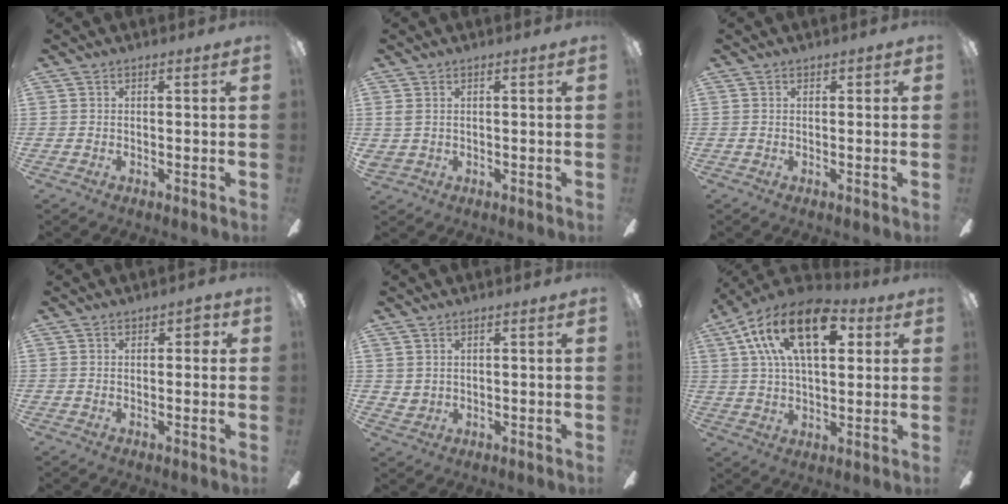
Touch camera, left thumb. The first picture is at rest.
{"total": 1.8, "force": [0.4, 1.3, 1.2], "torque": [-0.025, 0.004, 0.007]}
{"total": 0.5, "force": [0.1, 0.5, 0.3], "torque": [-0.004, 0.003, 0.002]}
{"total": 1.9, "force": [0.6, 1.2, 1.3], "torque": [-0.018, 0.003, 0.008]}
{"total": 1.6, "force": [1.3, 0.9, 0.3], "torque": [-0.008, -0.001, 0.024]}
{"total": 20.1, "force": [8.3, 10.1, 15.3], "torque": [-0.285, -0.008, 0.134]}